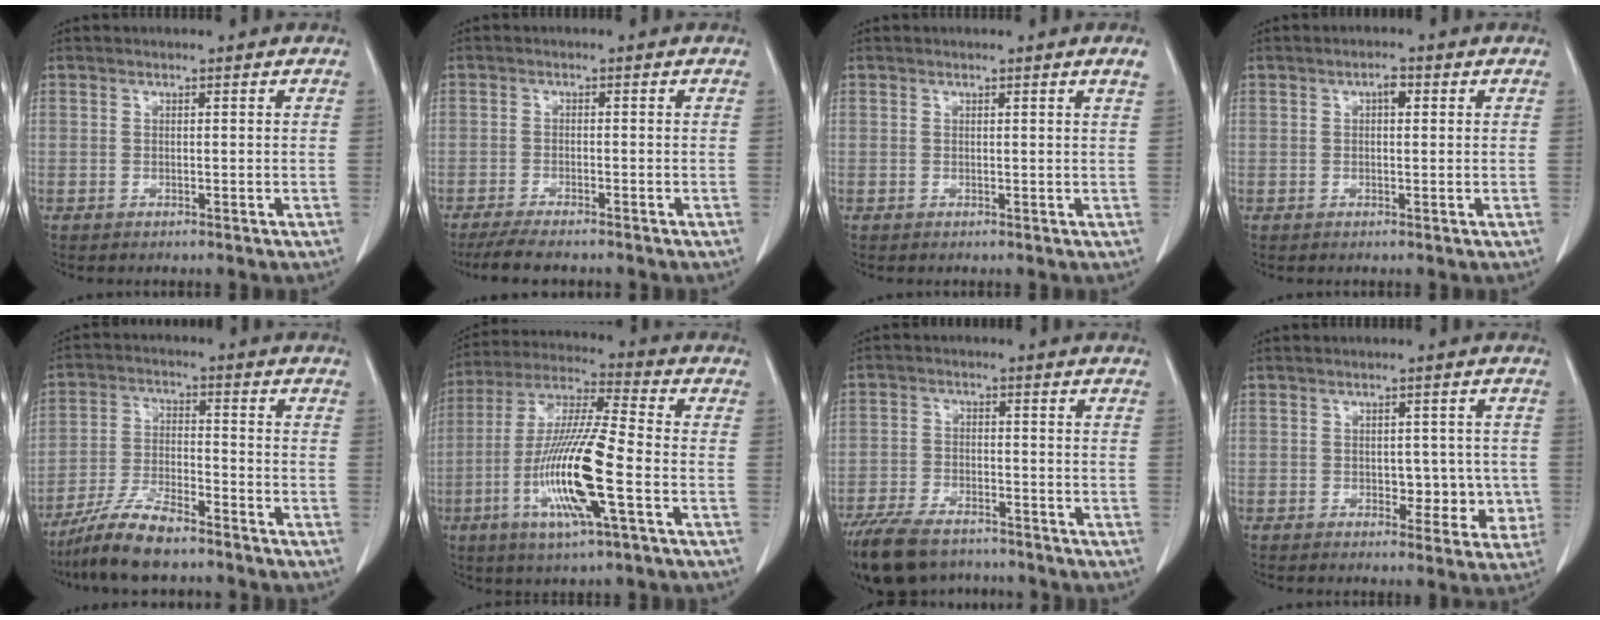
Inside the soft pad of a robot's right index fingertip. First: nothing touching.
{"total": 6.2, "force": [-5.3, 0.8, 3.1], "torque": [-0.050, -0.014, -0.085]}
{"total": 1.0, "force": [0.7, -0.3, 0.5], "torque": [-0.023, -0.009, 0.008]}
{"total": 1.5, "force": [0.4, 0.7, 1.3], "torque": [-0.021, 0.004, 0.006]}
{"total": 9.2, "force": [-7.6, 1.4, 5.0], "torque": [-0.103, -0.021, -0.142]}
{"total": 15.9, "force": [-4.7, 0.8, 15.2], "torque": [-0.308, -0.013, -0.092]}
{"total": 13.5, "force": [-10.9, 5.2, 6.0], "torque": [-0.124, -0.008, -0.171]}
{"total": 5.0, "force": [-0.9, 3.3, 3.6], "torque": [-0.023, 0.008, -0.008]}